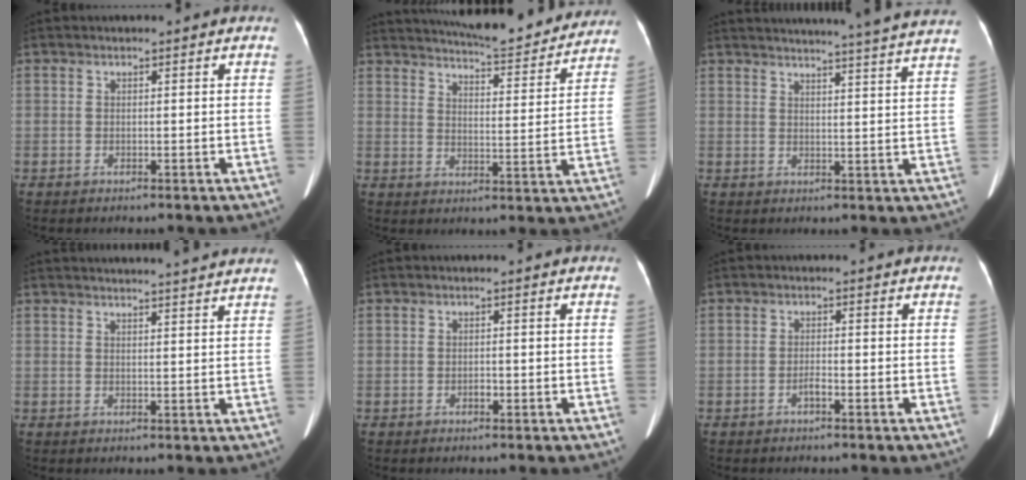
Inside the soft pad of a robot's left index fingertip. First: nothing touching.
{"total": 17.9, "force": [16.6, 2.4, 6.2], "torque": [-0.090, -0.012, 0.215]}
{"total": 21.2, "force": [19.9, -1.4, 7.3], "torque": [-0.112, -0.044, 0.236]}
{"total": 11.4, "force": [10.7, -0.5, 3.8], "torque": [-0.053, 0.003, 0.118]}
{"total": 0.7, "force": [-0.4, 0.4, 0.5], "torque": [-0.009, 0.002, -0.006]}
{"total": 1.2, "force": [-0.8, 0.1, 0.8], "torque": [-0.017, 0.001, -0.014]}